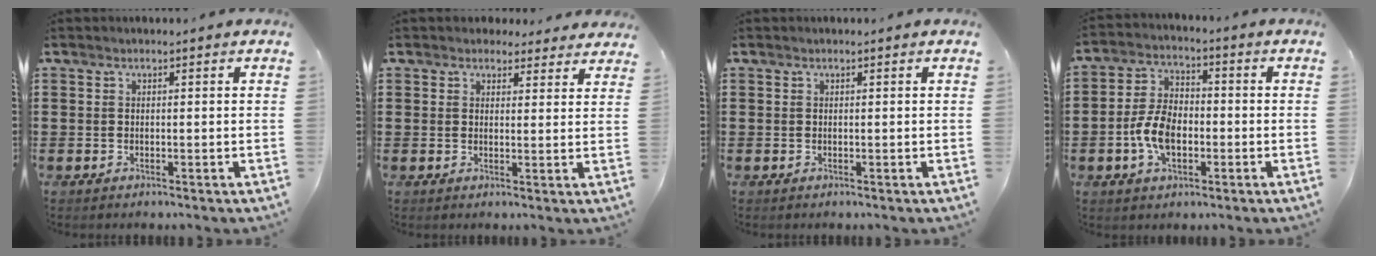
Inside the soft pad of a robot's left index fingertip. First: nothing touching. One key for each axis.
{"total": 3.0, "fx": 2.7, "fy": 1.2, "fz": 0.4, "tx": -0.010, "ty": -0.006, "tz": 0.050}
{"total": 0.0}
{"total": 7.2, "fx": -2.0, "fy": 4.3, "fz": 5.4, "tx": -0.130, "ty": 0.003, "tz": -0.044}